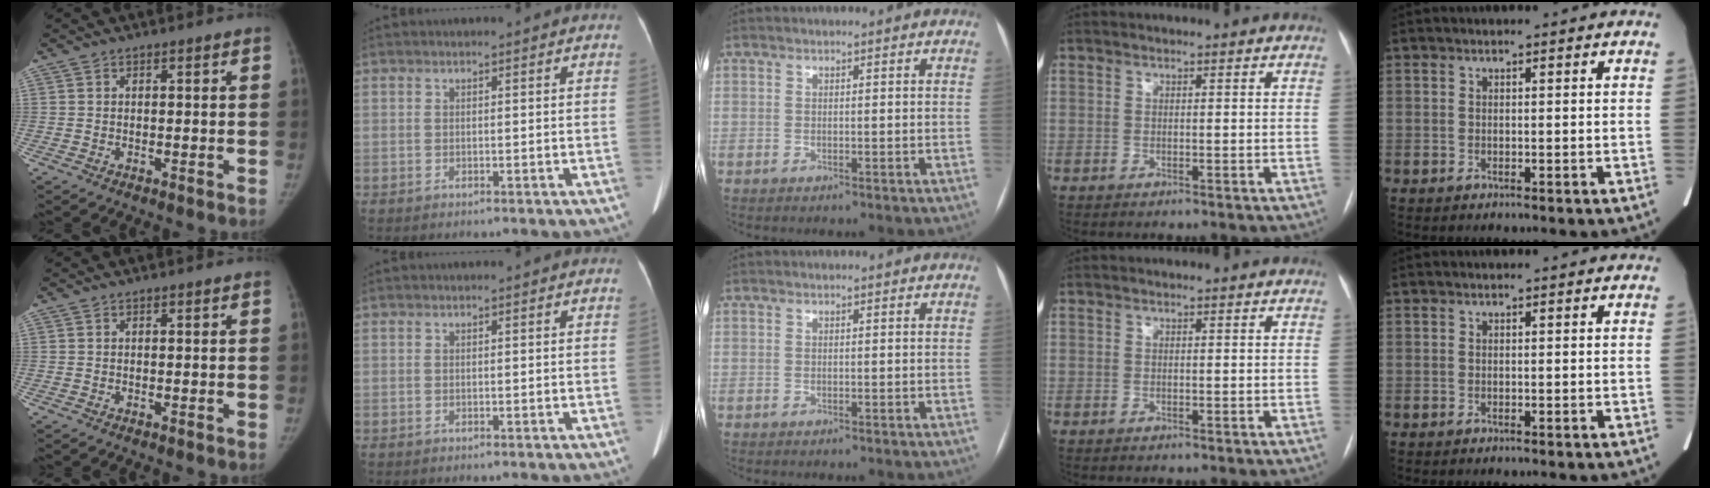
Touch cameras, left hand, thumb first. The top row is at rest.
{}